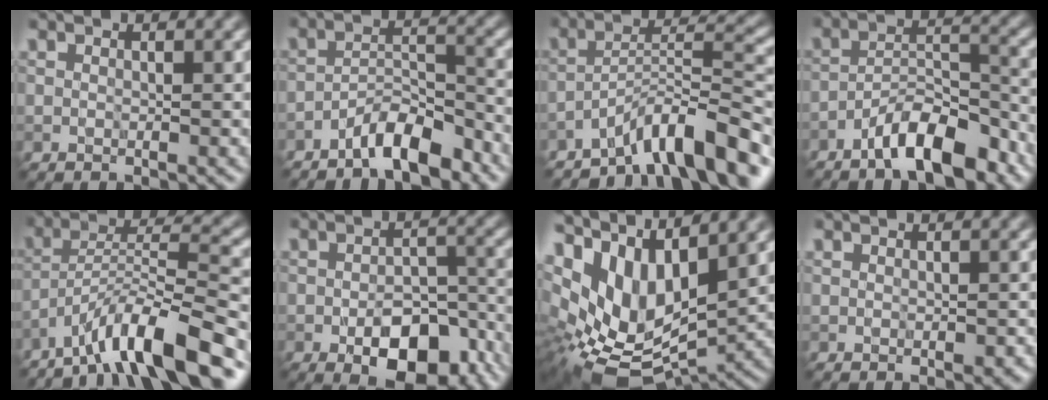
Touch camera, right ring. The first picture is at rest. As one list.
[{"total": 5.1, "force": [-4.0, 1.4, 2.8], "torque": [-0.041, 0.010, -0.076]}, {"total": 8.1, "force": [-6.3, 1.5, 4.8], "torque": [-0.061, 0.014, -0.112]}, {"total": 7.4, "force": [-5.2, 2.2, 4.7], "torque": [-0.068, 0.013, -0.092]}, {"total": 10.1, "force": [-7.4, 1.6, 6.7], "torque": [-0.100, 0.017, -0.137]}, {"total": 8.5, "force": [-3.9, 4.5, 6.1], "torque": [-0.087, -0.015, -0.049]}, {"total": 13.4, "force": [3.5, 7.3, 10.7], "torque": [-0.208, -0.006, 0.081]}, {"total": 0.8, "force": [-0.1, 0.4, 0.7], "torque": [-0.012, -0.004, 0.001]}]